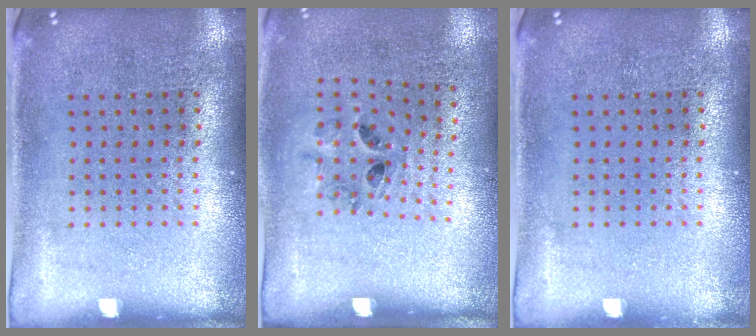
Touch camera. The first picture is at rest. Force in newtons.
{"total": 1.2, "press": 0.8, "slide": 0.9}
{"total": 0.0}